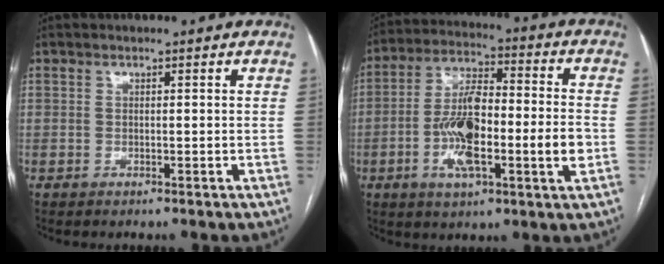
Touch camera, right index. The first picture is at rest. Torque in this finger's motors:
{"motor_torque": [1.97, -0.17, 1.05, 0.21]}